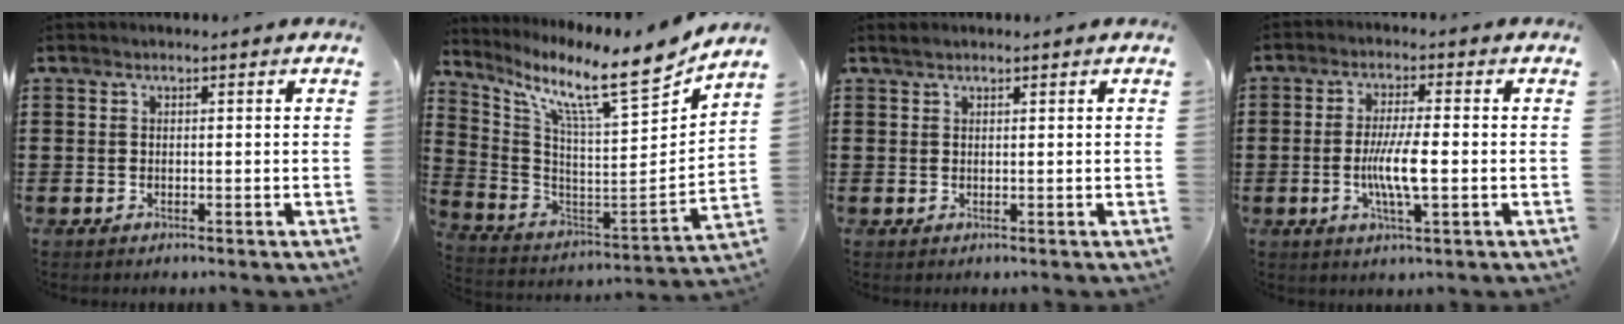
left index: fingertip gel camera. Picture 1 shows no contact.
{"total": 11.3, "force": [9.0, 0.8, 6.8], "torque": [-0.147, -0.078, 0.138]}
{"total": 0.9, "force": [0.8, 0.3, 0.3], "torque": [-0.008, 0.002, 0.015]}
{"total": 6.6, "force": [-0.9, 1.2, 6.4], "torque": [-0.132, -0.006, -0.024]}